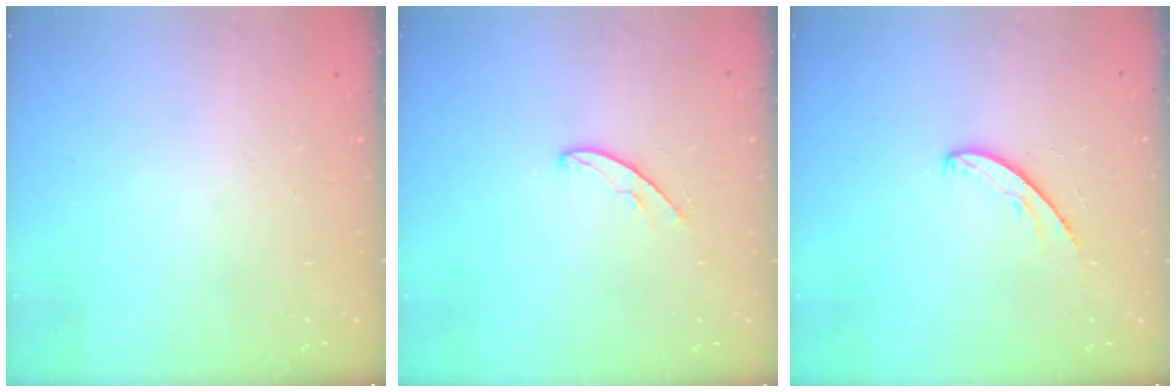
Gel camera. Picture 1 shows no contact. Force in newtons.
{"total": 5.3, "press": 5.3, "slide": 0.4}
{"total": 5.3, "press": 5.3, "slide": 0.5}